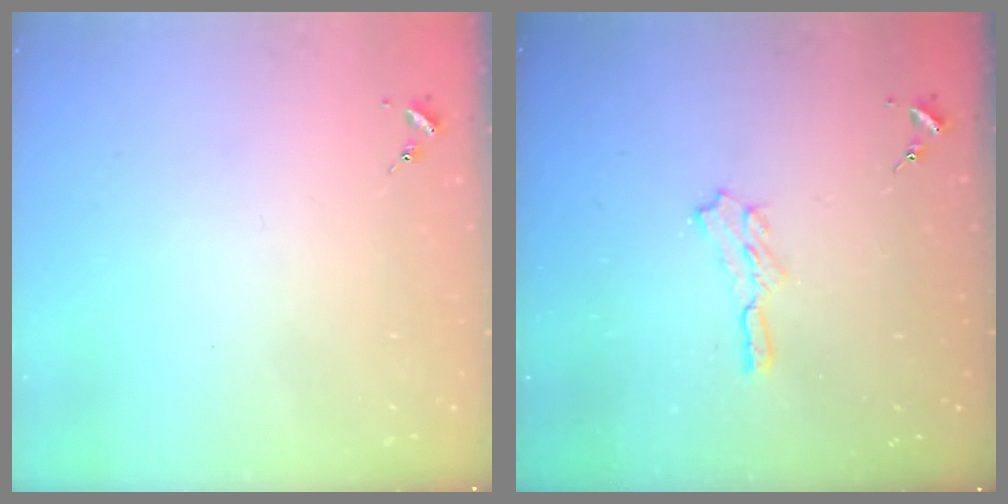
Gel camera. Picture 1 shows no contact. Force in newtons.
{"total": 5.0, "press": 5.0, "slide": 0.8}